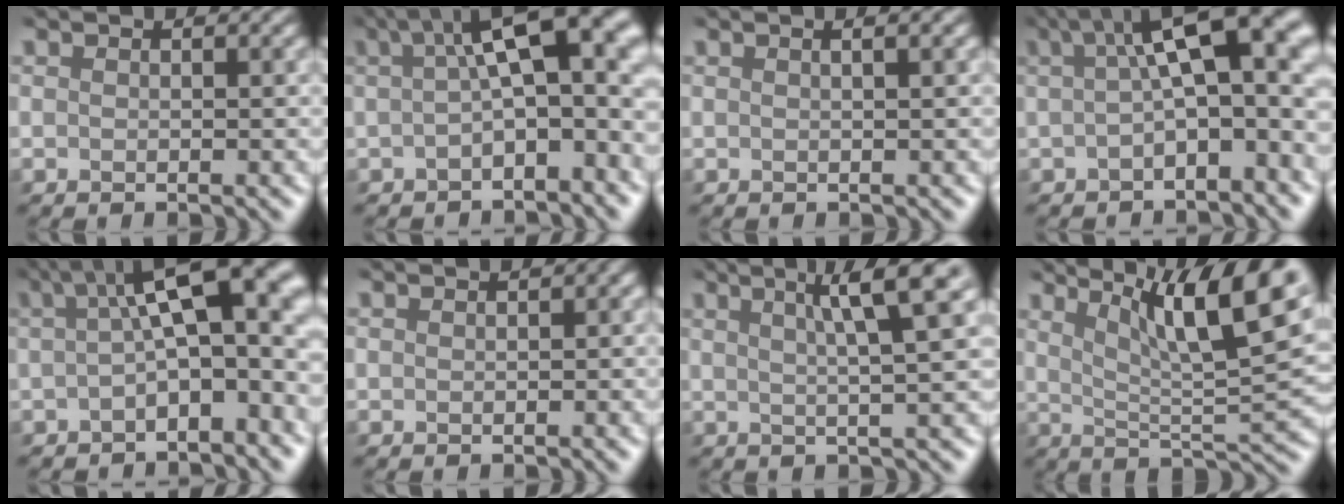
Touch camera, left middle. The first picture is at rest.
{"total": 9.4, "force": [1.2, 3.4, 8.7], "torque": [-0.108, 0.025, 0.010]}
{"total": 2.9, "force": [1.3, 1.4, 2.1], "torque": [-0.002, 0.012, -0.010]}
{"total": 9.9, "force": [1.6, 3.4, 9.1], "torque": [-0.114, 0.025, 0.016]}
{"total": 10.6, "force": [1.3, 3.9, 9.8], "torque": [-0.118, 0.024, 0.012]}
{"total": 1.1, "force": [0.0, 0.5, 1.0], "torque": [-0.005, 0.002, 0.005]}
{"total": 6.4, "force": [2.9, 0.9, 5.7], "torque": [-0.067, 0.019, 0.044]}
{"total": 11.6, "force": [5.3, 3.0, 9.9], "torque": [-0.125, 0.006, 0.084]}